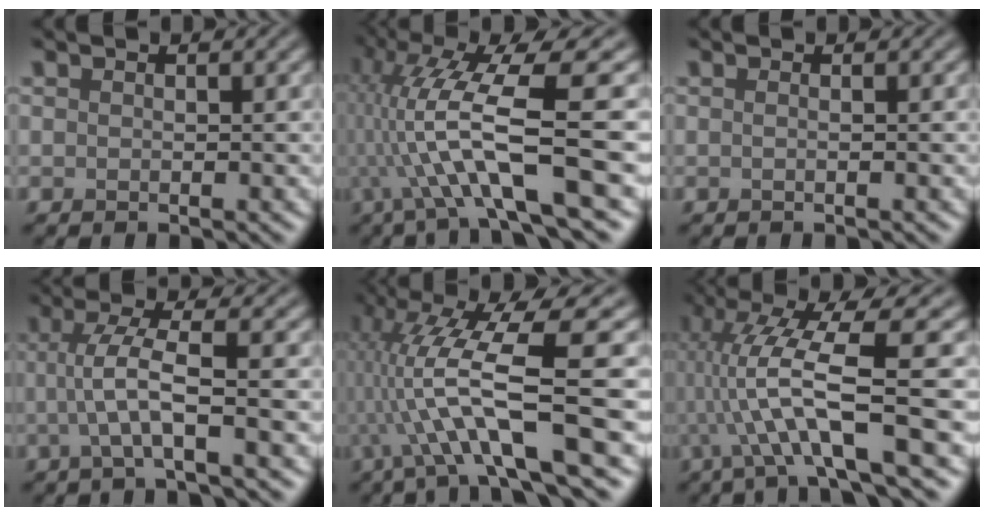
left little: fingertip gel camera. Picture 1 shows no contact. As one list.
[{"total": 12.0, "force": [-0.6, 2.3, 11.7], "torque": [-0.213, 0.014, -0.002]}, {"total": 0.7, "force": [-0.2, 0.3, 0.6], "torque": [-0.006, -0.001, -0.014]}, {"total": 4.0, "force": [-0.7, 0.6, 3.9], "torque": [-0.077, 0.002, -0.011]}, {"total": 12.6, "force": [-1.0, 2.4, 12.3], "torque": [-0.225, 0.017, -0.008]}, {"total": 10.0, "force": [-0.7, 1.8, 9.8], "torque": [-0.174, 0.007, -0.012]}]